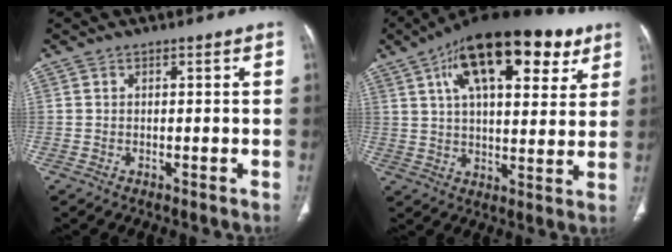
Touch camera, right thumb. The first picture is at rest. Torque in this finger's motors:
{"motor_torque": [0.09, 4.92, 1.54, 0.41, 0.23]}